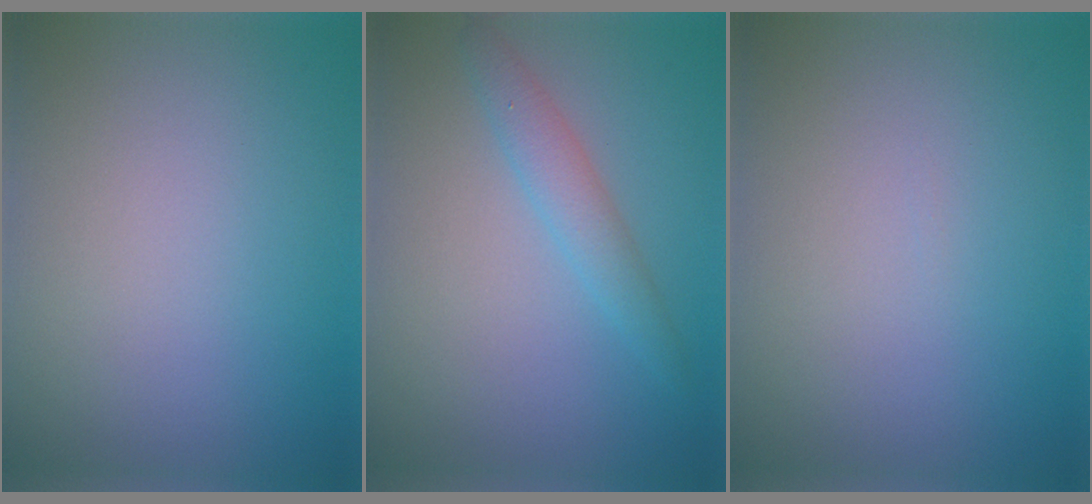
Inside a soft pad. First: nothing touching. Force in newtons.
{"total": 2.2, "press": 2.2, "slide": 0.3}
{"total": 0.0}